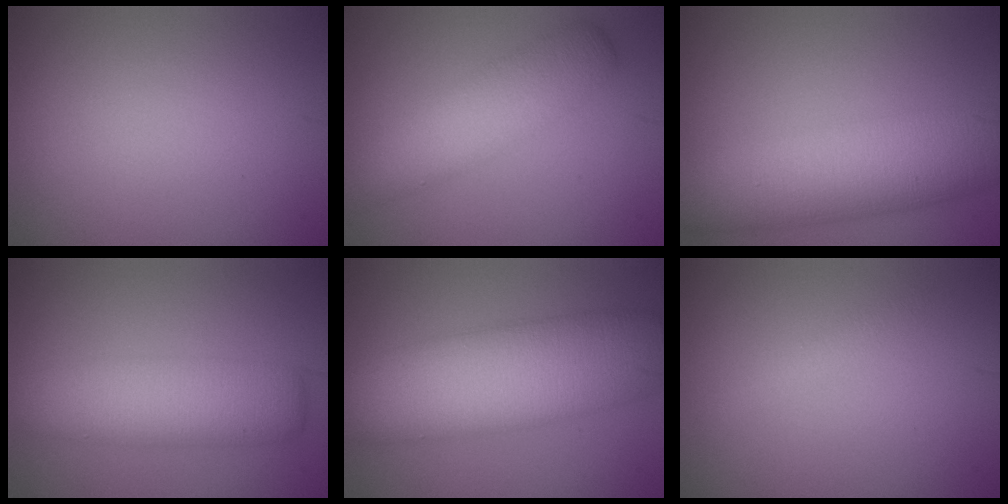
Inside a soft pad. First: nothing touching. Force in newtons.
{"total": 4.7, "press": 4.7, "slide": 0.2}
{"total": 8.6, "press": 8.6, "slide": 0.2}
{"total": 6.1, "press": 6.1, "slide": 0.4}
{"total": 11.1, "press": 11.1, "slide": 0.6}
{"total": 1.0, "press": 1.0, "slide": 0.0}